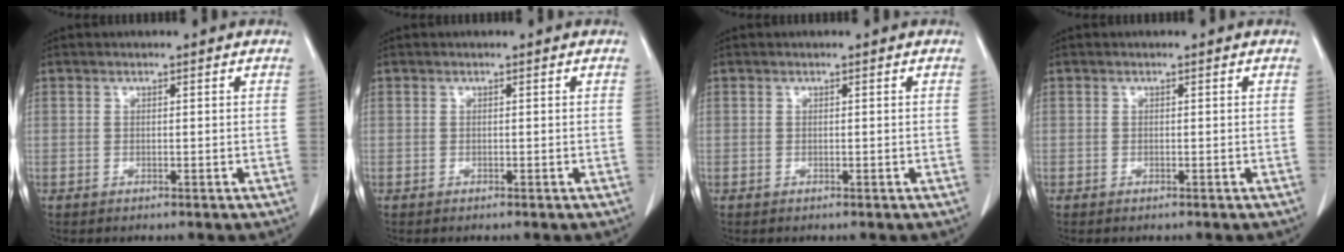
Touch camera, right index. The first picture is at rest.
{"total": 0.0}
{"total": 0.0}
{"total": 0.0}